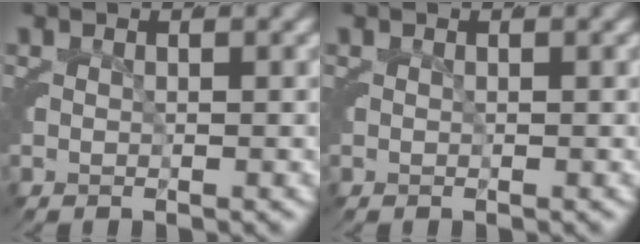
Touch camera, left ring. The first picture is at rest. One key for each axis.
{"total": 0.0}